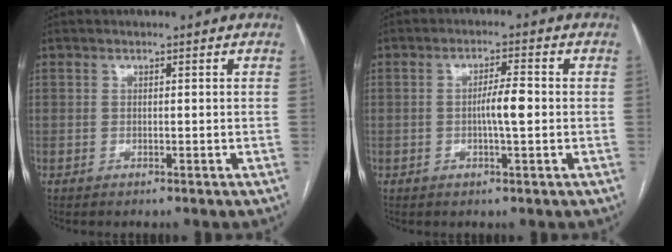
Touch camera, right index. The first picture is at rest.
{"total": 4.1, "force": [-0.4, 0.3, 4.1], "torque": [-0.072, 0.001, -0.007]}